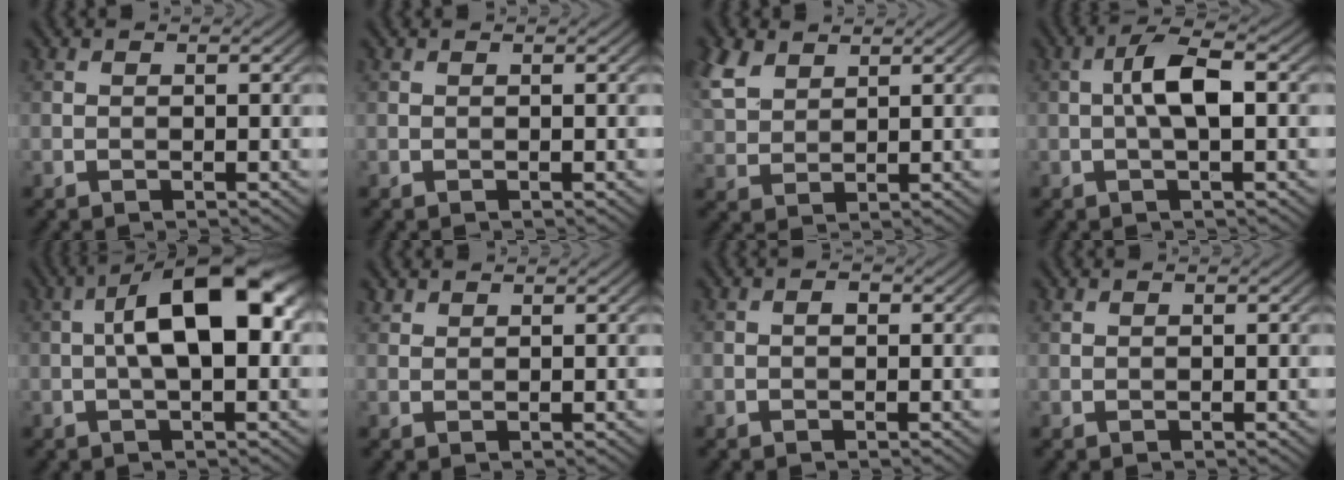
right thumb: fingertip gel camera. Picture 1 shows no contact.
{"total": 0.0}
{"total": 6.2, "force": [3.5, 3.6, 3.6], "torque": [-0.113, 0.013, 0.076]}
{"total": 4.9, "force": [0.0, 1.4, 4.7], "torque": [-0.094, 0.015, -0.005]}
{"total": 11.3, "force": [0.9, 4.6, 10.3], "torque": [-0.157, 0.023, 0.006]}
{"total": 1.2, "force": [1.1, 0.5, 0.1], "torque": [-0.006, 0.003, 0.026]}
{"total": 0.8, "force": [0.0, 0.5, 0.5], "torque": [-0.009, 0.001, -0.002]}
{"total": 0.6, "force": [0.3, 0.3, 0.3], "torque": [-0.008, 0.001, 0.008]}